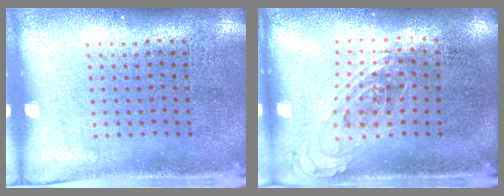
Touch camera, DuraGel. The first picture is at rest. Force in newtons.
{"total": 0.9, "press": 0.8, "slide": 0.3}